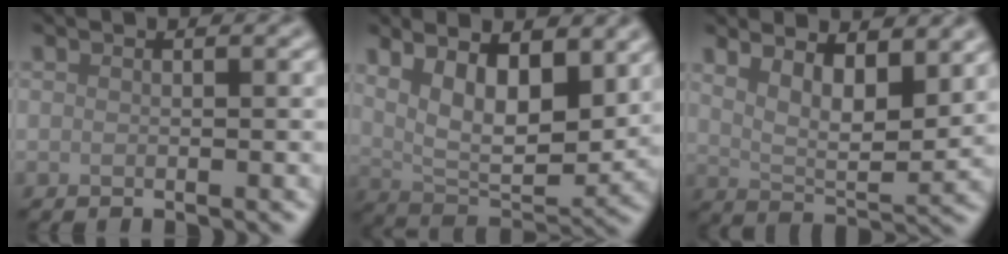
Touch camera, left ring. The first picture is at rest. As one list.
[{"total": 9.6, "force": [3.9, 4.3, 7.6], "torque": [-0.128, -0.003, 0.065]}, {"total": 6.2, "force": [3.4, 2.4, 4.6], "torque": [-0.083, -0.008, 0.059]}]